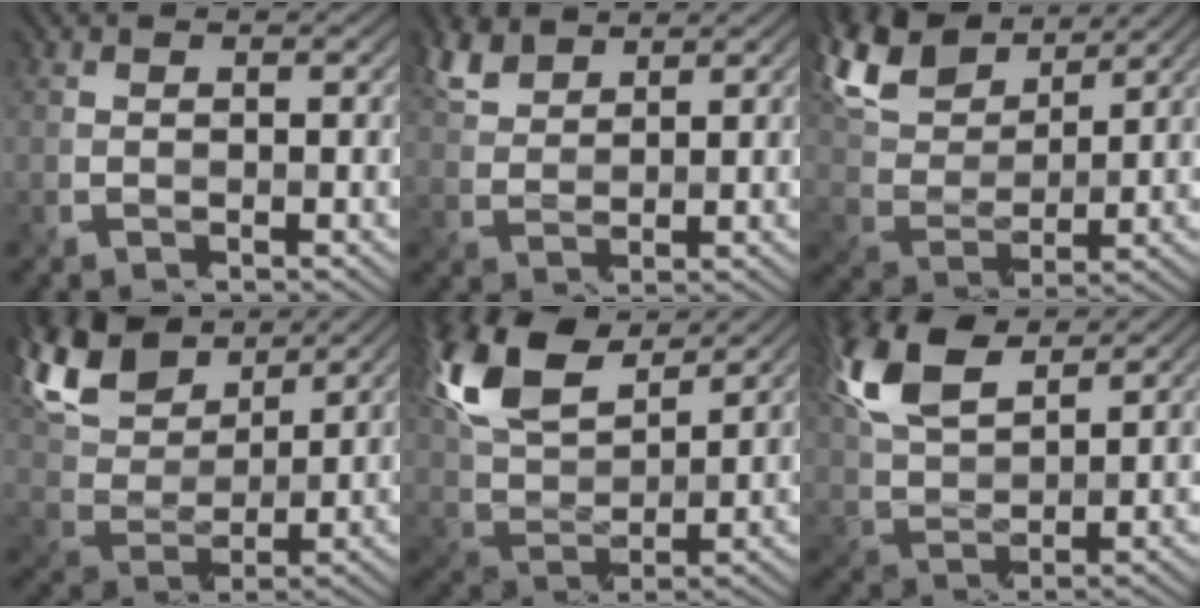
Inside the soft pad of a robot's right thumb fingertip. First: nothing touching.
{"total": 4.7, "force": [3.7, 1.5, 2.5], "torque": [-0.080, 0.005, 0.091]}
{"total": 12.1, "force": [8.2, 4.4, 7.7], "torque": [-0.215, 0.026, 0.157]}
{"total": 13.2, "force": [8.6, 5.2, 8.6], "torque": [-0.231, 0.031, 0.159]}
{"total": 13.4, "force": [8.5, 5.1, 9.1], "torque": [-0.233, 0.029, 0.163]}
{"total": 10.8, "force": [6.4, 4.1, 7.7], "torque": [-0.211, 0.021, 0.137]}